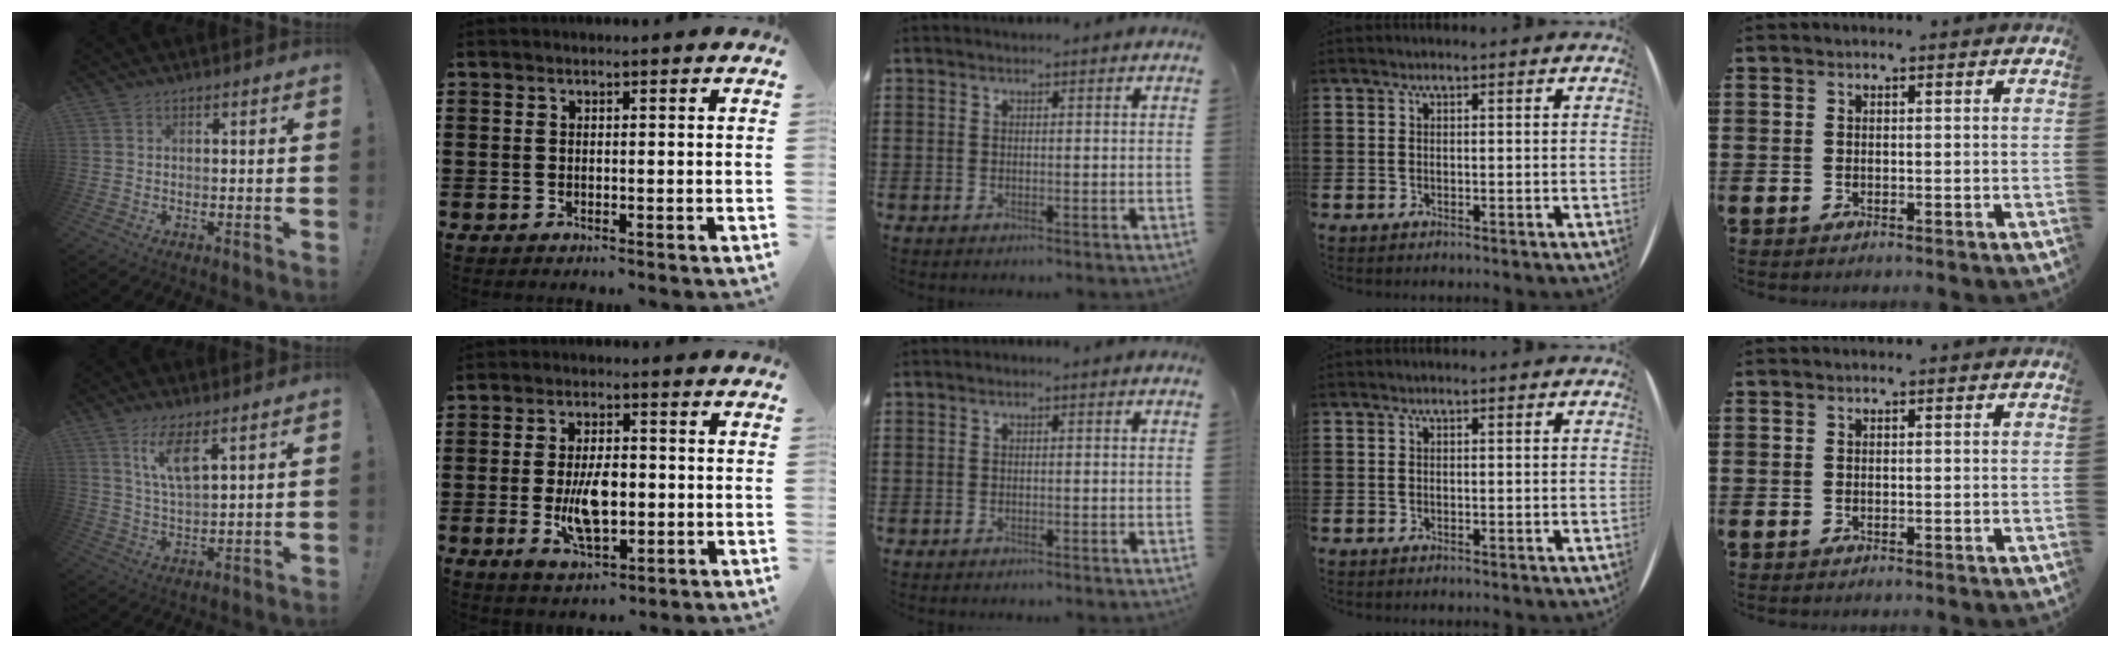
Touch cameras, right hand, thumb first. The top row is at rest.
{"thumb": {"total": 9.0, "force": [5.2, 2.5, 6.9], "torque": [-0.127, -0.016, 0.091]}, "index": {"total": 8.1, "force": [-1.2, 3.7, 7.1], "torque": [-0.134, -0.007, -0.029]}}